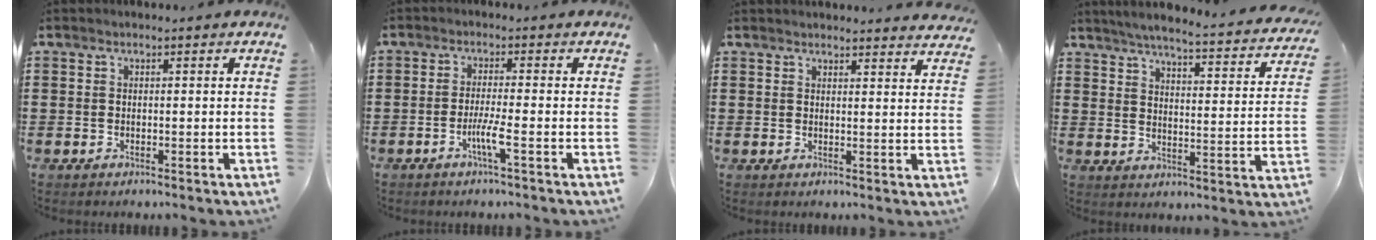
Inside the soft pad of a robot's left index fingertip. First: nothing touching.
{"total": 4.0, "force": [-1.9, -0.1, 3.5], "torque": [-0.067, -0.008, -0.037]}
{"total": 2.4, "force": [2.4, 0.1, -0.1], "torque": [0.004, -0.010, 0.046]}
{"total": 4.1, "force": [3.8, -0.4, 1.4], "torque": [-0.049, -0.033, 0.058]}